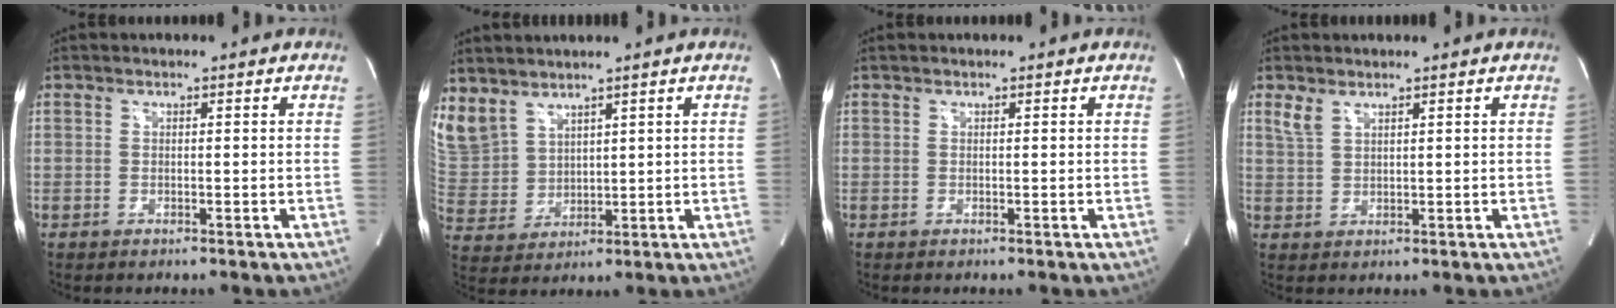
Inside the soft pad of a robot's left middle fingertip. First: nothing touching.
{"total": 10.5, "force": [8.1, 5.8, 3.3], "torque": [-0.101, 0.007, 0.188]}
{"total": 0.0}
{"total": 2.3, "force": [1.8, 0.8, 1.2], "torque": [-0.035, 0.007, 0.046]}